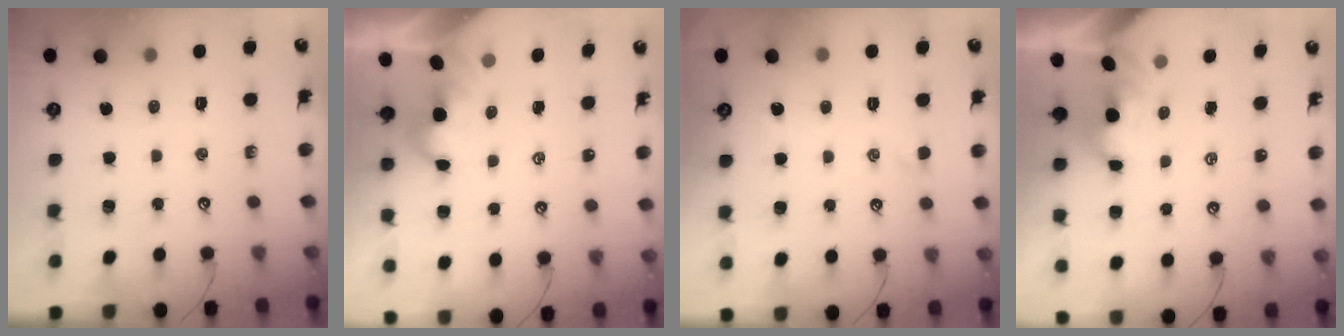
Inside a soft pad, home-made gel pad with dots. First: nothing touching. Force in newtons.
{"total": 2.0, "press": 2.0, "slide": 0.2}
{"total": 2.0, "press": 2.0, "slide": 0.4}
{"total": 1.7, "press": 1.7, "slide": 0.2}